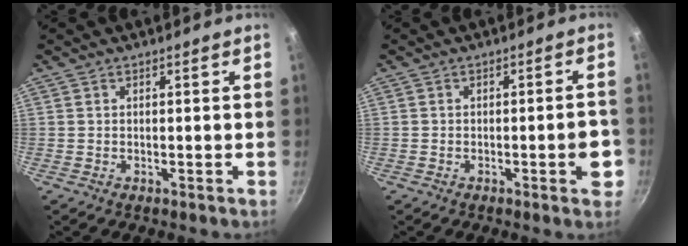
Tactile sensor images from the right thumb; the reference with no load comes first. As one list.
[{"total": 5.2, "force": [-1.7, 1.5, 4.6], "torque": [-0.047, 0.011, -0.023]}]